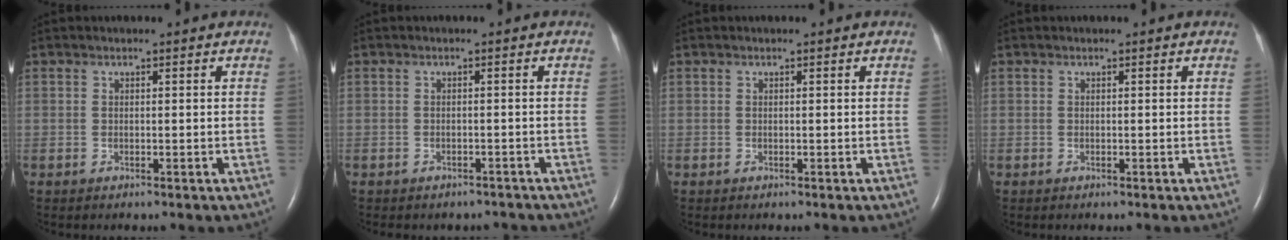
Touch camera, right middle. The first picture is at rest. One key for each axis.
{"total": 4.0, "fx": -3.5, "fy": 1.8, "fz": 0.4, "tx": -0.007, "ty": 0.006, "tz": -0.040}
{"total": 0.0}
{"total": 0.0}